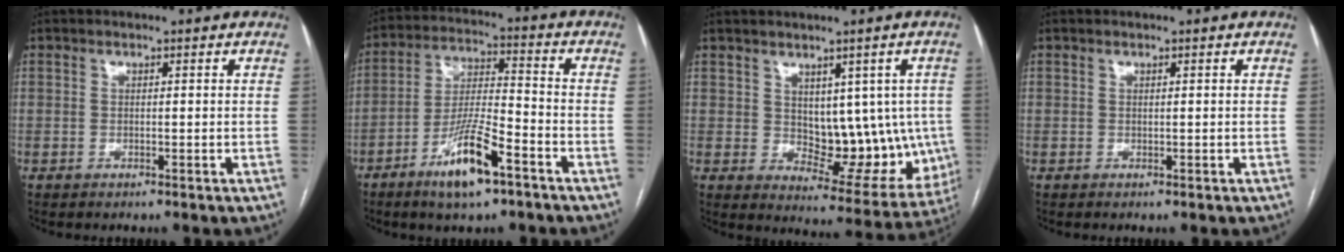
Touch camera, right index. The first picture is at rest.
{"total": 11.3, "force": [-6.5, 1.8, 9.0], "torque": [-0.172, -0.011, -0.117]}
{"total": 11.8, "force": [1.2, 6.9, 9.5], "torque": [-0.099, 0.010, 0.041]}
{"total": 0.0}